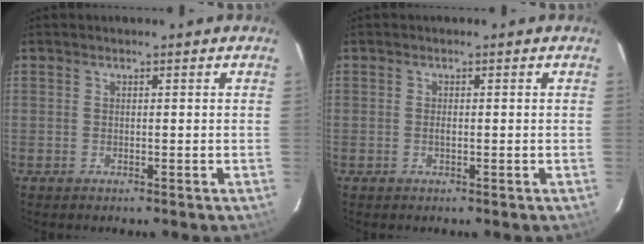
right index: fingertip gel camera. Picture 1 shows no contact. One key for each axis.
{"total": 0.7, "fx": -0.2, "fy": 0.4, "fz": 0.5, "tx": -0.010, "ty": -0.001, "tz": -0.003}